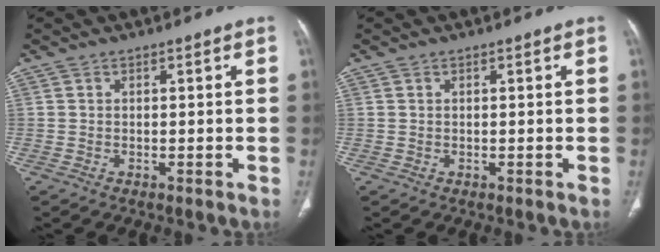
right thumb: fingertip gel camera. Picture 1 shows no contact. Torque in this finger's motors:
{"motor_torque": [0.53, 0.47, 0.20, -0.17, 0.00]}